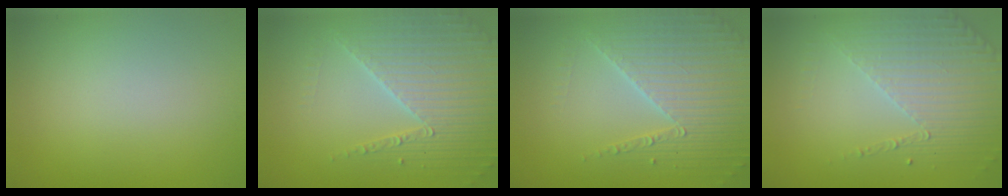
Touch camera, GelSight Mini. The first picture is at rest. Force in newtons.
{"total": 4.4, "press": 4.3, "slide": 1.0}
{"total": 4.4, "press": 4.3, "slide": 1.0}
{"total": 4.3, "press": 3.3, "slide": 2.7}